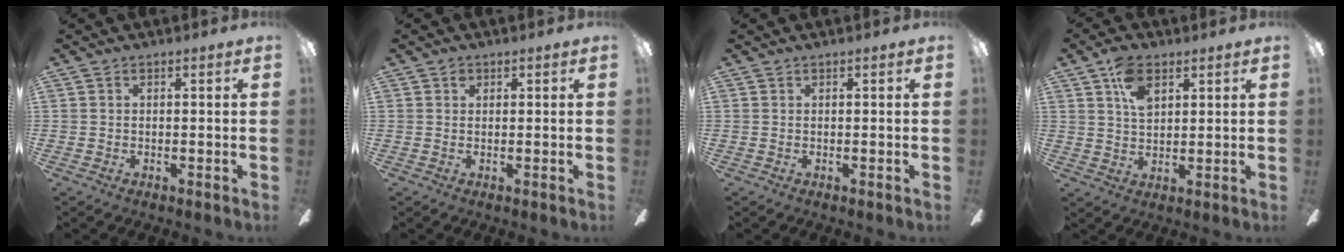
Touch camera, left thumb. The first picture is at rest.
{"total": 1.1, "force": [0.5, 0.8, 0.5], "torque": [-0.011, 0.004, 0.008]}
{"total": 0.0}
{"total": 7.6, "force": [3.6, 4.4, 5.0], "torque": [-0.091, 0.002, 0.066]}